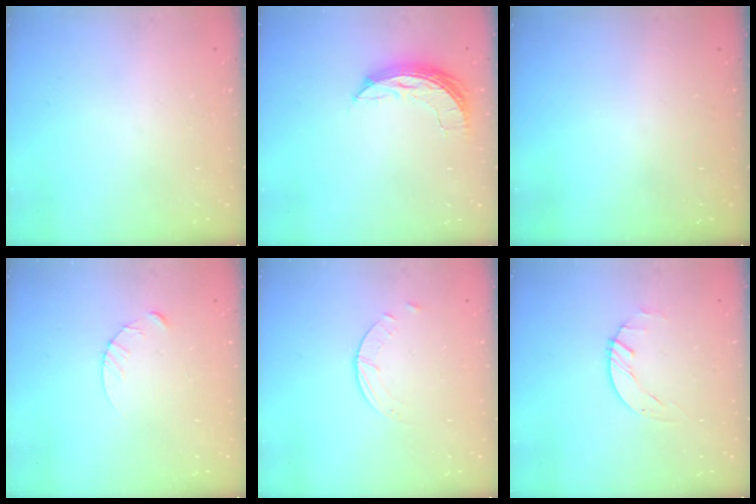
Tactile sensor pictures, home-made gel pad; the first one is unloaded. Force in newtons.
{"total": 6.7, "press": 6.7, "slide": 0.4}
{"total": 0.0}
{"total": 3.4, "press": 3.4, "slide": 0.4}
{"total": 0.9, "press": 0.9, "slide": 0.1}
{"total": 0.6, "press": 0.6, "slide": 0.1}